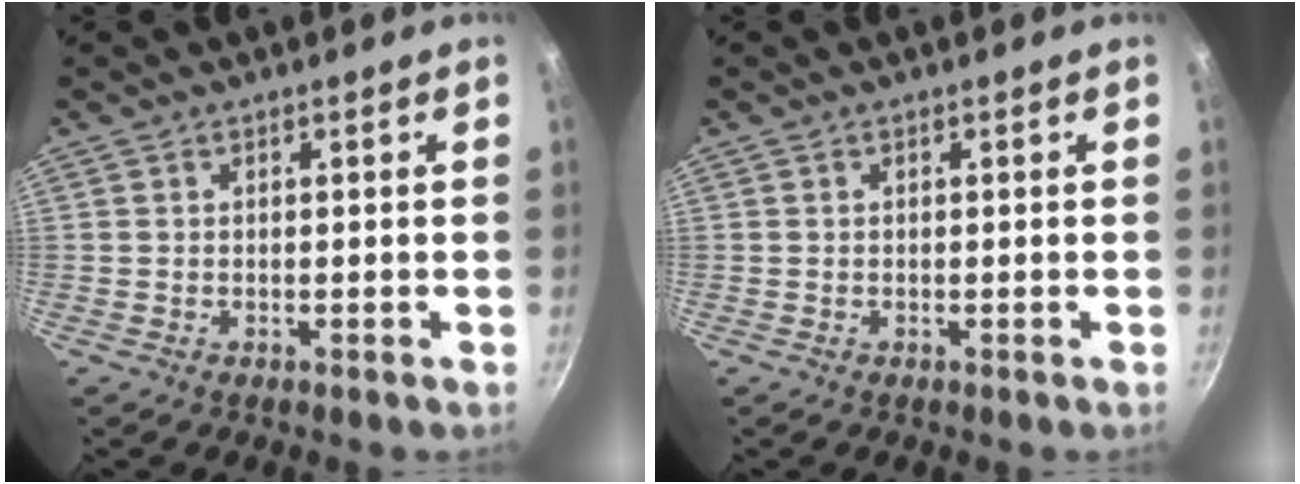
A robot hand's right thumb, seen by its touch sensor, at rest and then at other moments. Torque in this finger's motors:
{"motor_torque": [-0.04, -0.01, 0.01, 0.00, 0.00]}